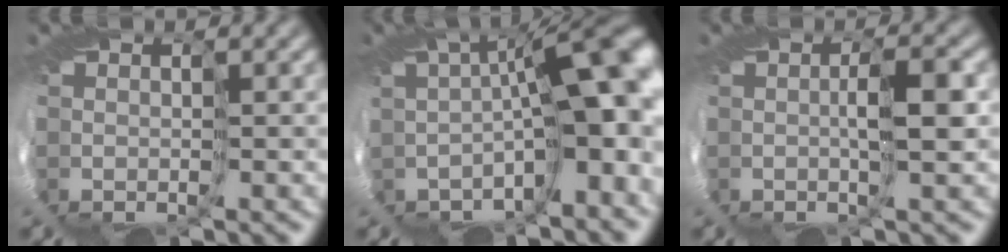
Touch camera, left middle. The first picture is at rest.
{"total": 9.7, "force": [-0.6, 3.0, 9.2], "torque": [-0.122, 0.006, -0.004]}
{"total": 1.7, "force": [-0.2, -0.5, 1.6], "torque": [-0.038, 0.007, -0.008]}